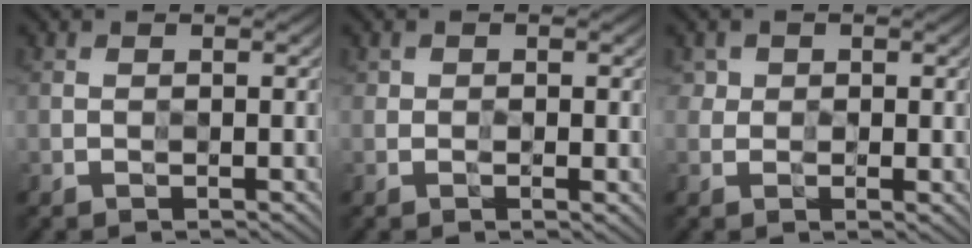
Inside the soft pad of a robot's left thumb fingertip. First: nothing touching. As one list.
[{"total": 1.8, "force": [0.4, 1.3, 1.2], "torque": [-0.011, -0.006, 0.005]}, {"total": 2.4, "force": [1.0, 2.0, 0.9], "torque": [-0.019, -0.003, 0.017]}]